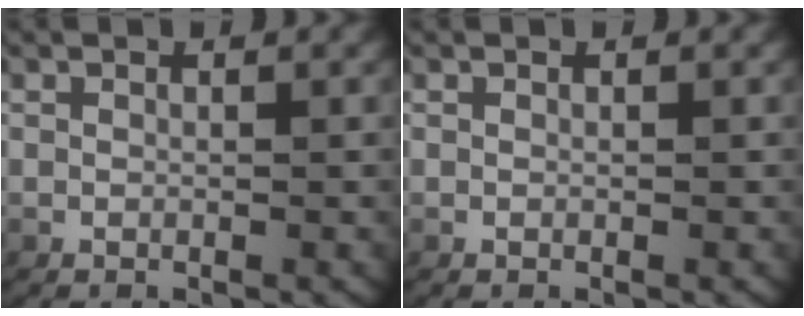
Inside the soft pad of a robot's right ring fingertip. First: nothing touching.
{"total": 0.0}